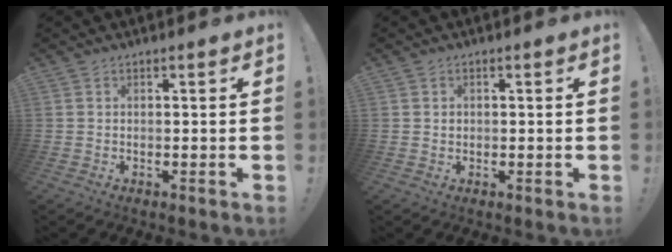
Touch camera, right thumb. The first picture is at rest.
{"total": 1.1, "force": [0.3, 1.0, 0.1], "torque": [0.005, 0.000, 0.004]}